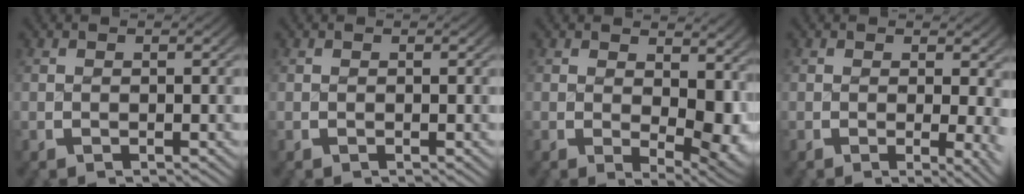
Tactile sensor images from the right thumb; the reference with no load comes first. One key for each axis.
{"total": 0.0}
{"total": 6.0, "fx": 0.9, "fy": 3.5, "fz": 4.8, "tx": -0.066, "ty": -0.032, "tz": 0.033}
{"total": 2.8, "fx": 0.3, "fy": 1.2, "fz": 2.6, "tx": -0.019, "ty": -0.008, "tz": 0.001}